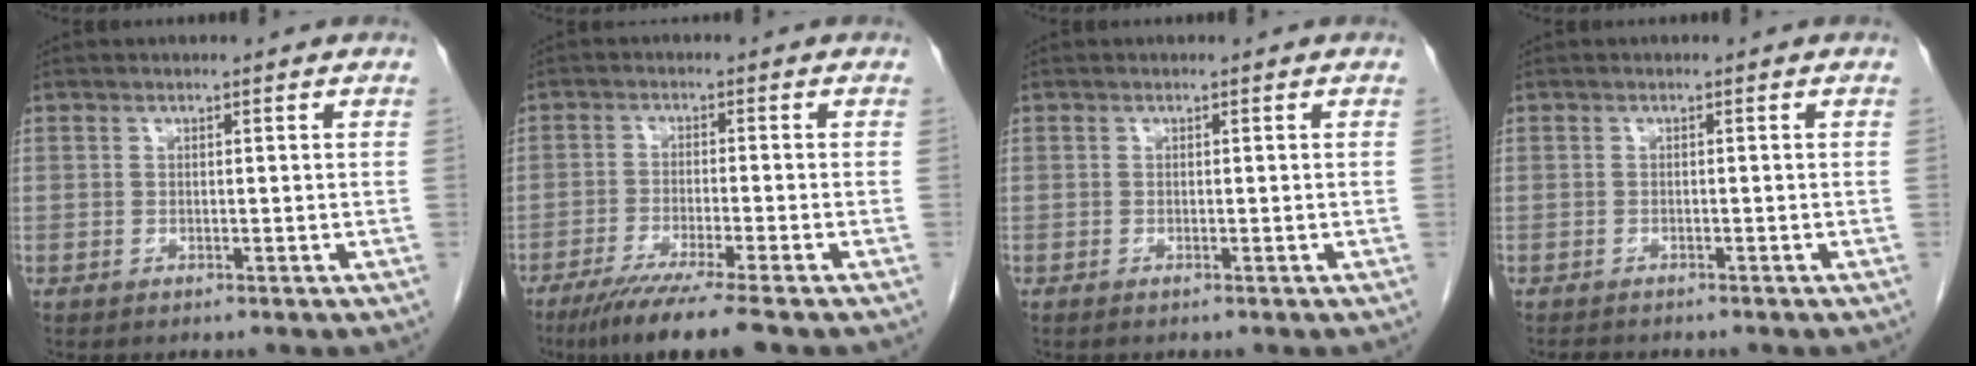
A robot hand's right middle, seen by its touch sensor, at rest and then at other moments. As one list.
[{"total": 8.5, "force": [-6.3, -0.8, 5.6], "torque": [-0.092, -0.026, -0.104]}, {"total": 0.0}, {"total": 2.3, "force": [-2.0, 0.6, 0.9], "torque": [-0.018, -0.005, -0.025]}]